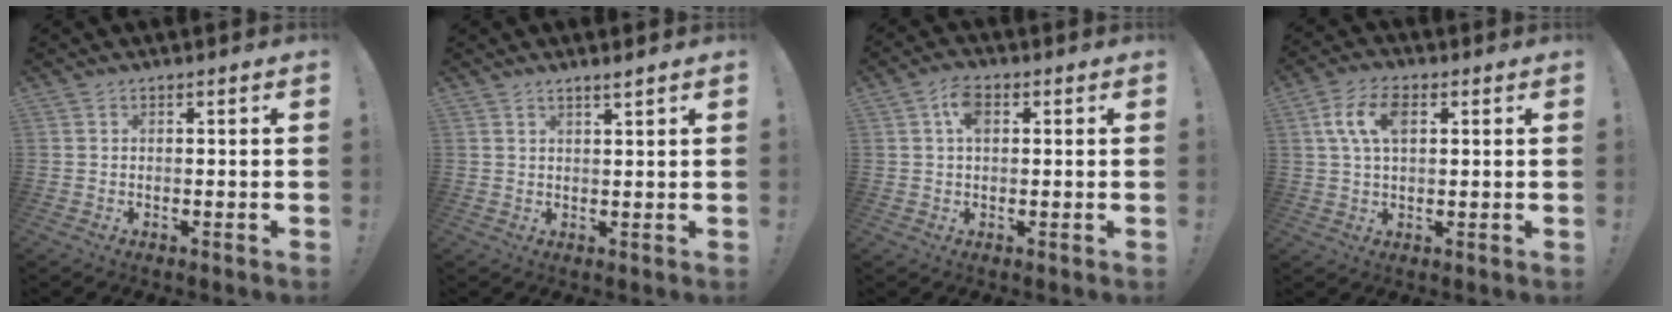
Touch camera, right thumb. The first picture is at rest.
{"total": 2.2, "force": [1.8, 0.0, 1.3], "torque": [-0.028, -0.005, 0.031]}
{"total": 5.6, "force": [1.5, 3.4, 4.2], "torque": [-0.074, 0.007, 0.027]}
{"total": 9.1, "force": [2.7, 5.1, 7.0], "torque": [-0.124, 0.007, 0.050]}